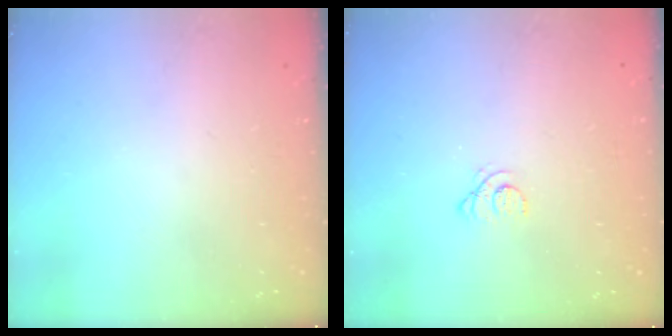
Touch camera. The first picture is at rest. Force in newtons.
{"total": 1.4, "press": 1.4, "slide": 0.2}